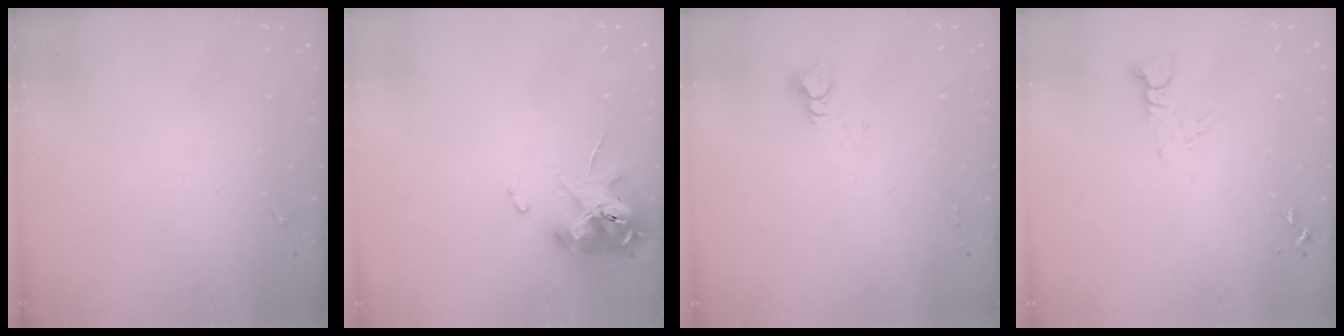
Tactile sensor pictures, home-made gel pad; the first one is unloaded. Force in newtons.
{"total": 11.3, "press": 11.2, "slide": 1.6}
{"total": 4.5, "press": 4.5, "slide": 0.2}
{"total": 3.4, "press": 3.4, "slide": 0.3}